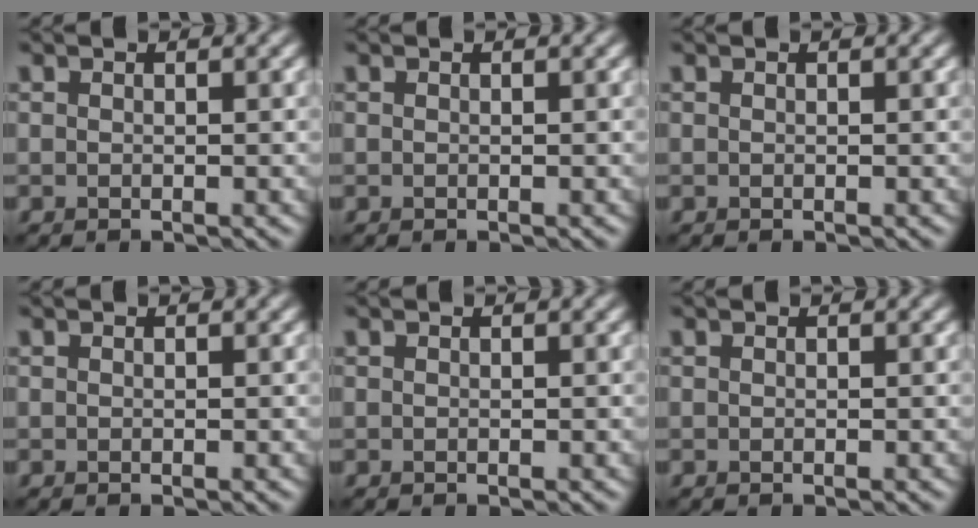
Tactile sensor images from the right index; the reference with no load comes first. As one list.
[{"total": 0.0}, {"total": 0.0}, {"total": 0.0}, {"total": 0.0}, {"total": 0.0}]